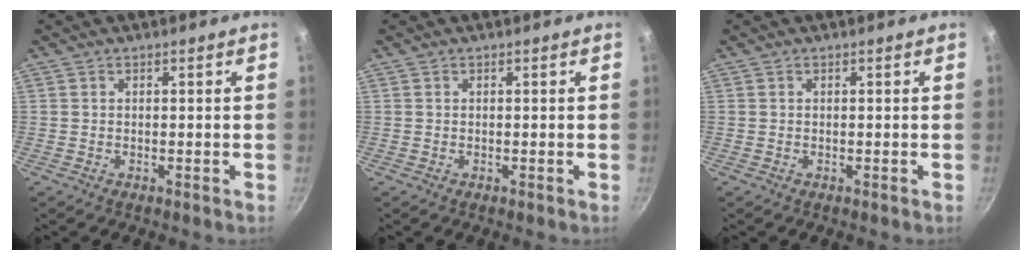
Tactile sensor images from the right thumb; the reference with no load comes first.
{"total": 0.0}
{"total": 0.0}